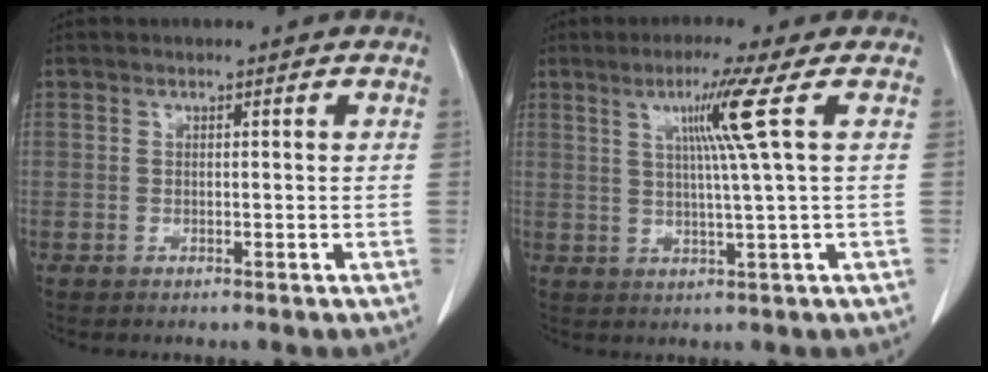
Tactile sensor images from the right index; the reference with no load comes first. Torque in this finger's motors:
{"motor_torque": [0.32, 0.07, 0.40, 0.08]}